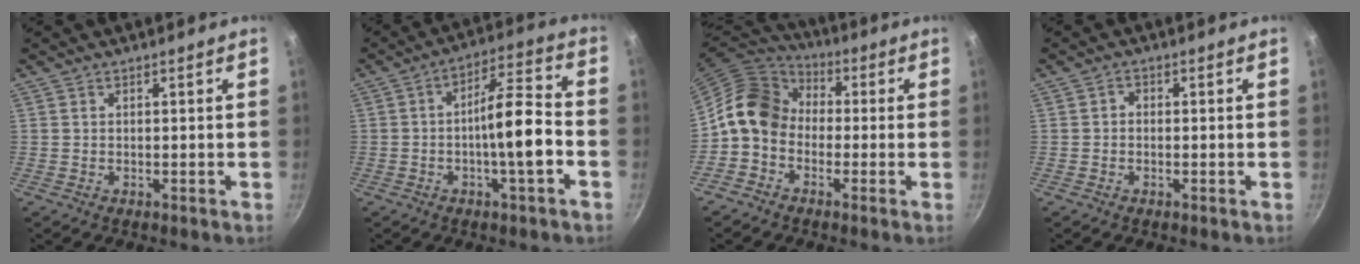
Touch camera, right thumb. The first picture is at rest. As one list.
[{"total": 11.4, "force": [-3.0, 2.6, 10.6], "torque": [-0.157, 0.042, -0.052]}, {"total": 11.5, "force": [-0.8, 9.2, 6.8], "torque": [-0.089, 0.038, -0.041]}, {"total": 1.2, "force": [-0.3, 1.0, 0.6], "torque": [-0.009, 0.007, -0.008]}]